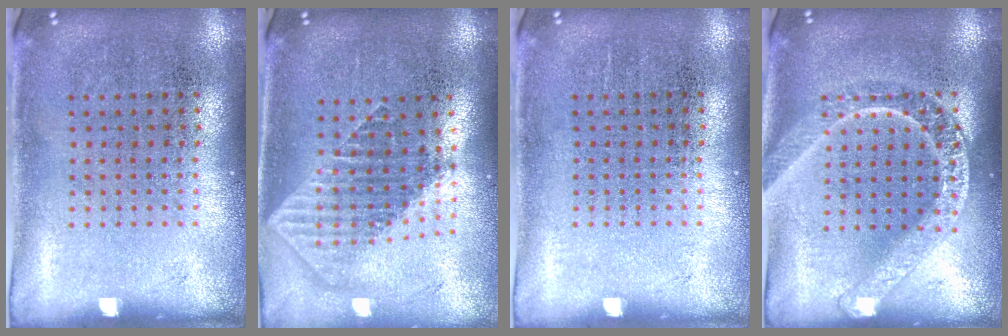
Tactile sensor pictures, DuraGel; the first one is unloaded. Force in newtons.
{"total": 1.8, "press": 1.5, "slide": 1.1}
{"total": 0.0}
{"total": 1.8, "press": 1.8, "slide": 0.2}